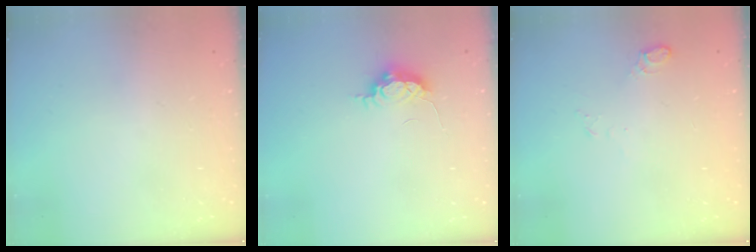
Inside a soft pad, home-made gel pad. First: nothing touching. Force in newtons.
{"total": 6.0, "press": 5.7, "slide": 1.9}
{"total": 5.2, "press": 5.2, "slide": 0.8}